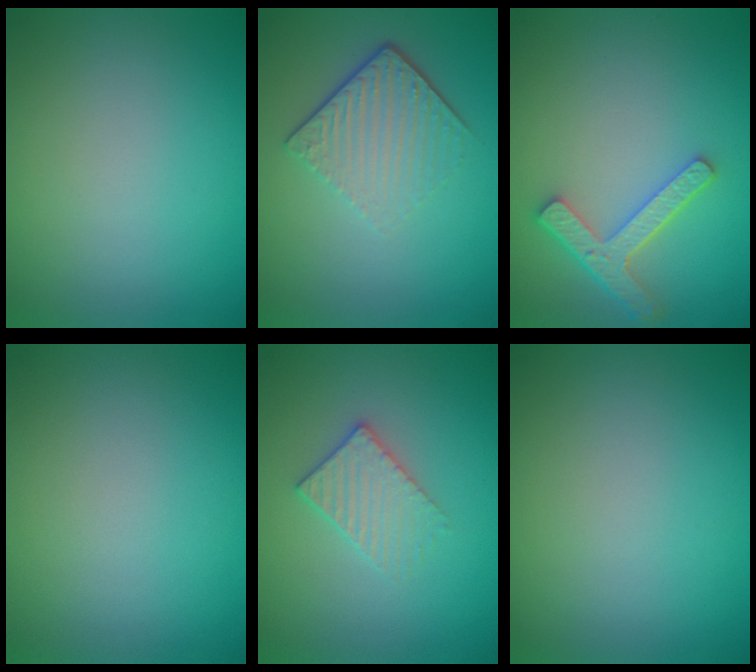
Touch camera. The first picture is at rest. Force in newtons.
{"total": 4.5, "press": 2.9, "slide": 3.3}
{"total": 3.8, "press": 3.0, "slide": 2.3}
{"total": 0.0}
{"total": 2.7, "press": 2.7, "slide": 0.5}
{"total": 0.0}